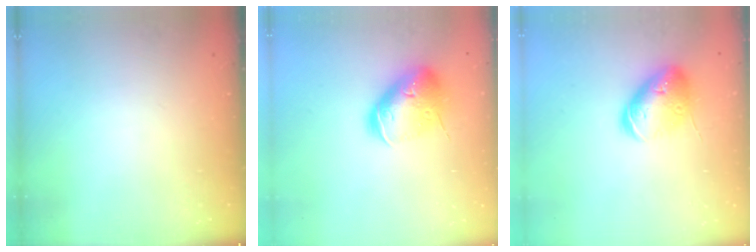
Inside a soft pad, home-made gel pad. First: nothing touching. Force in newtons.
{"total": 18.4, "press": 18.2, "slide": 2.8}
{"total": 15.5, "press": 15.3, "slide": 2.4}